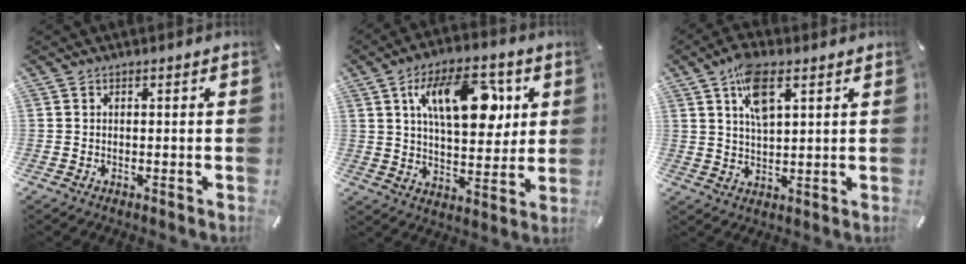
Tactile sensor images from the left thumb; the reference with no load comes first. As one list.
[{"total": 18.3, "force": [6.7, 9.8, 13.9], "torque": [-0.203, -0.002, 0.111]}, {"total": 8.6, "force": [4.5, 3.9, 6.3], "torque": [-0.116, -0.006, 0.080]}]